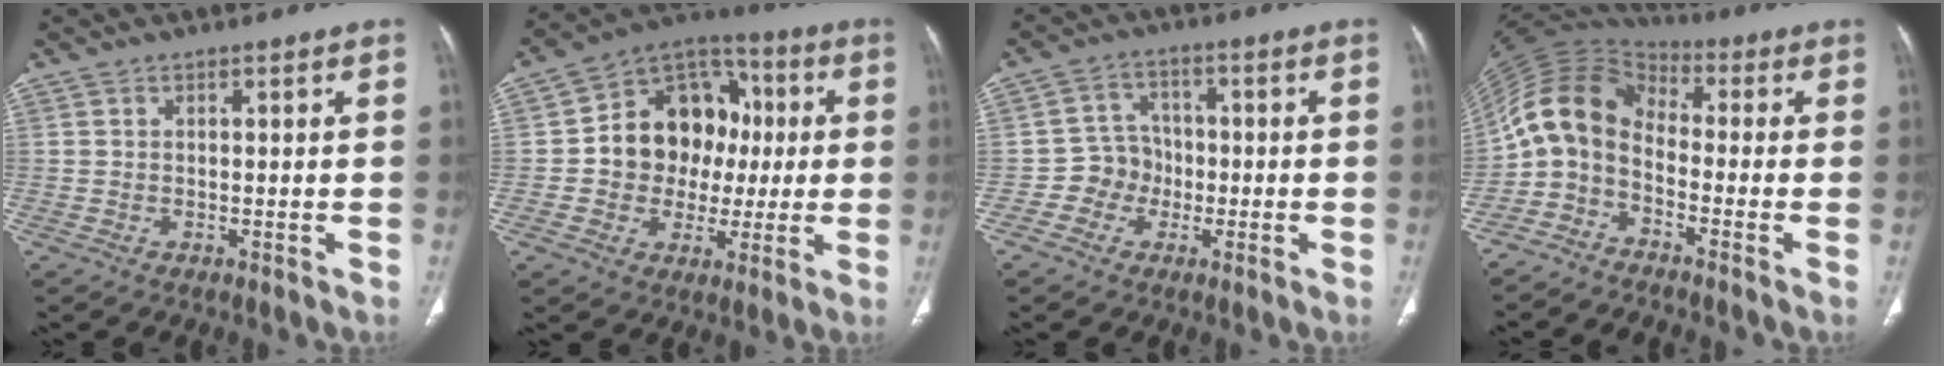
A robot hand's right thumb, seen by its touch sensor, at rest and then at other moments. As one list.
[{"total": 16.9, "force": [0.8, 13.7, 9.9], "torque": [-0.100, 0.031, 0.010]}, {"total": 5.7, "force": [-1.7, 5.3, 1.3], "torque": [0.014, 0.018, -0.039]}, {"total": 9.5, "force": [-3.2, 6.1, 6.6], "torque": [-0.123, 0.067, -0.083]}]